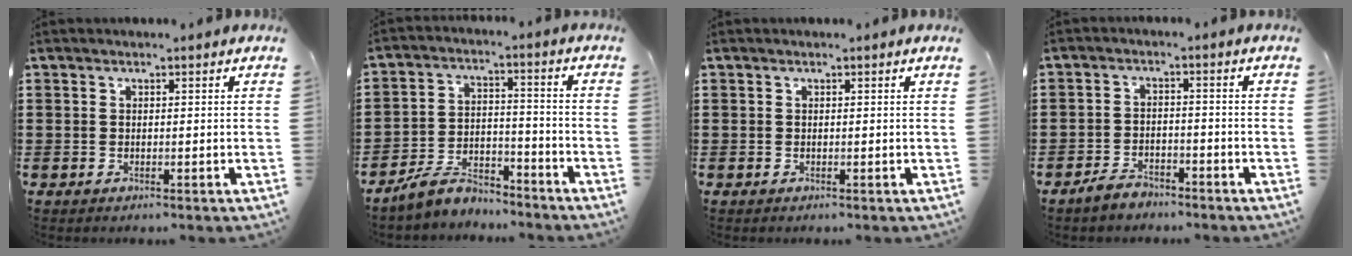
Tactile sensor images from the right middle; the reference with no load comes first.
{"total": 6.8, "force": [-6.2, 2.2, 1.7], "torque": [-0.045, 0.012, -0.126]}
{"total": 0.0}
{"total": 3.0, "force": [-2.8, 0.9, 0.6], "torque": [-0.015, 0.008, -0.058]}